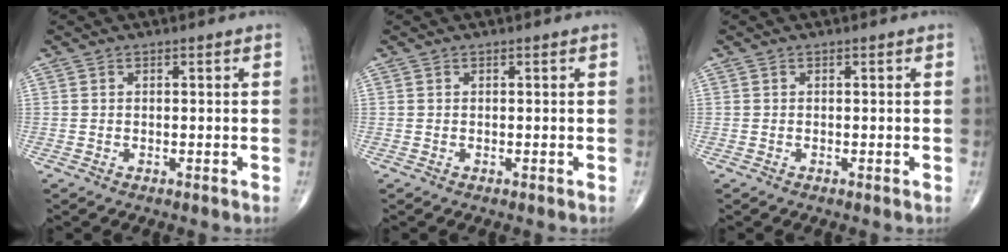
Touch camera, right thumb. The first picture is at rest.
{"total": 0.0}
{"total": 0.0}